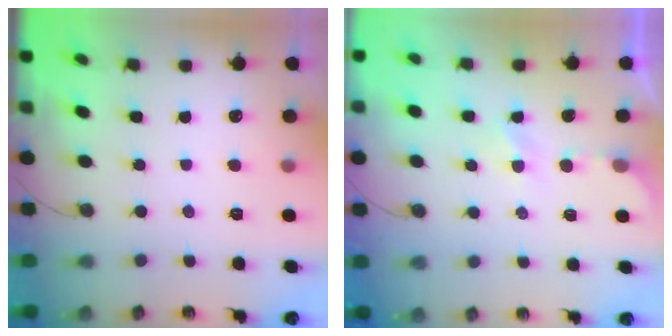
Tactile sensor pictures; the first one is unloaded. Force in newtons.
{"total": 3.1, "press": 3.0, "slide": 0.4}